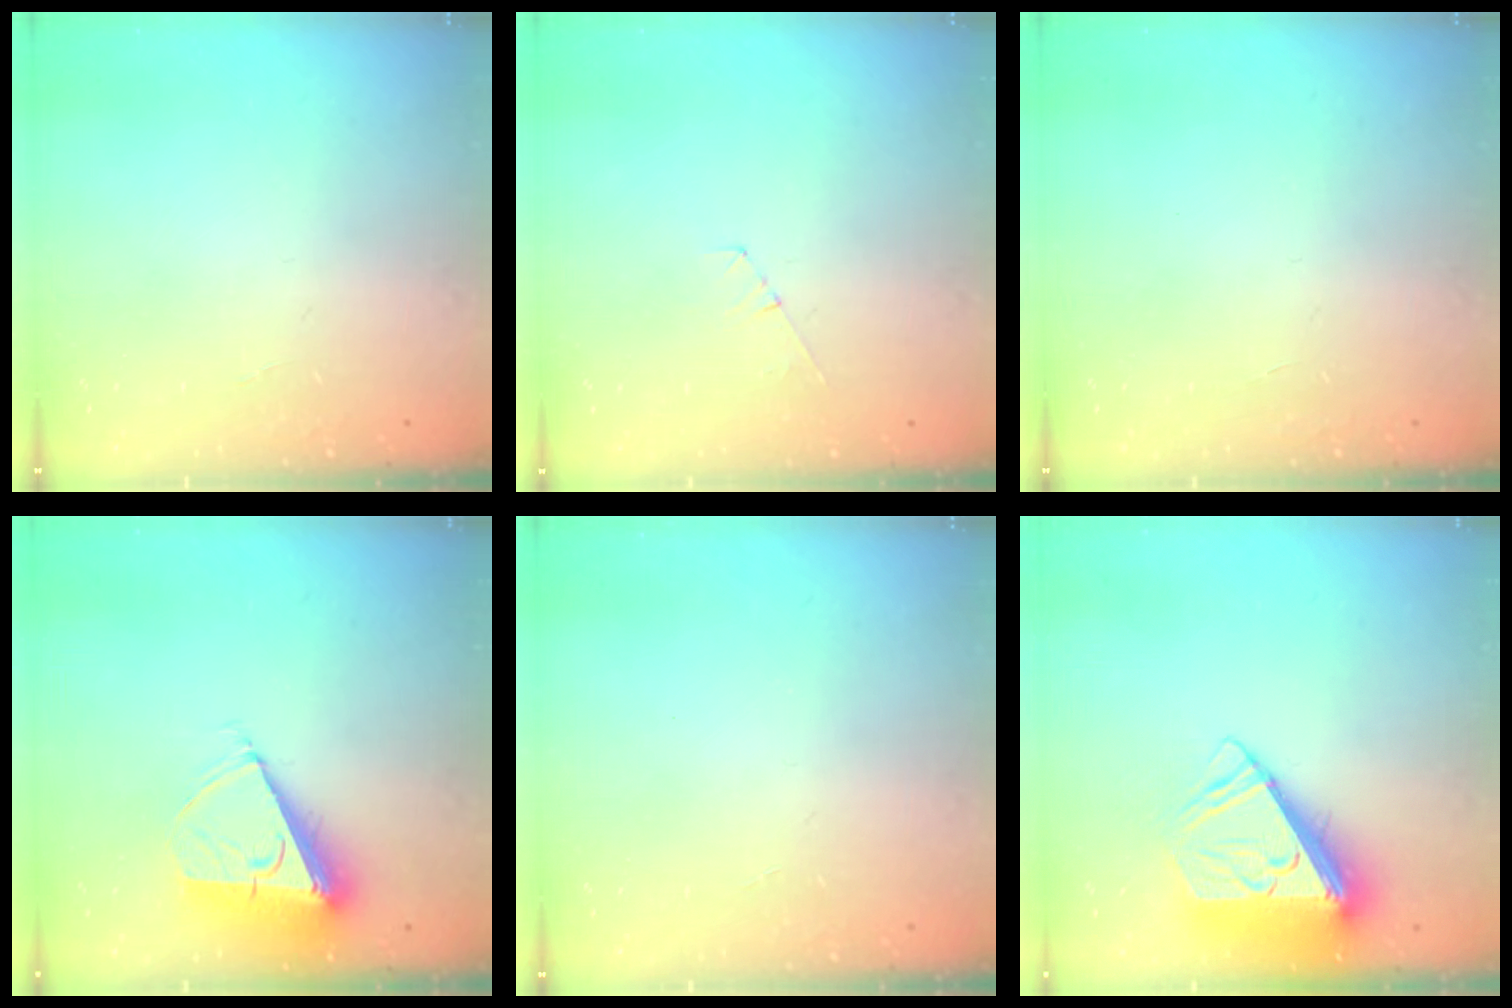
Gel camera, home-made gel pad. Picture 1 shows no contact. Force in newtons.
{"total": 5.0, "press": 5.0, "slide": 0.5}
{"total": 0.0}
{"total": 10.3, "press": 10.3, "slide": 1.0}
{"total": 0.0}
{"total": 10.3, "press": 10.1, "slide": 1.5}